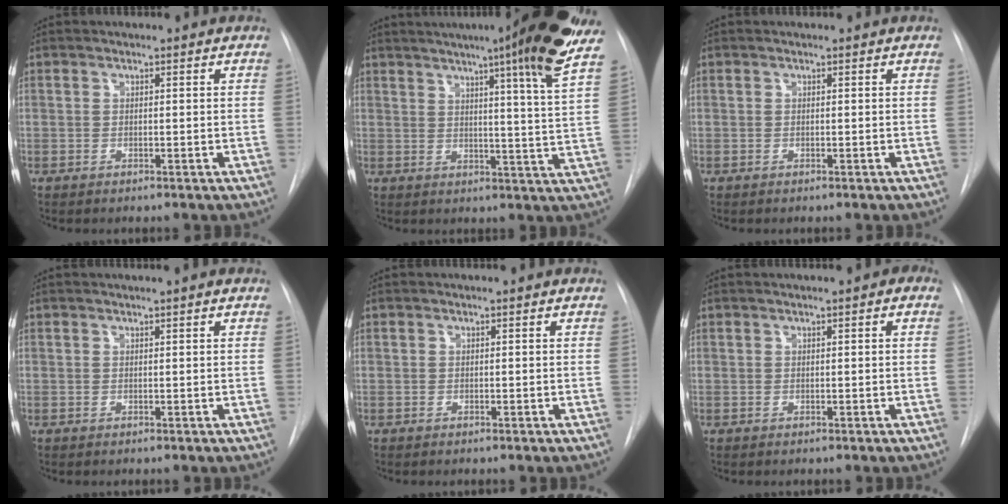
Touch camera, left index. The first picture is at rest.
{"total": 19.0, "force": [14.0, -1.9, 12.7], "torque": [-0.181, -0.032, 0.164]}
{"total": 0.0}
{"total": 0.8, "force": [0.5, -0.2, 0.6], "torque": [-0.013, 0.000, 0.011]}
{"total": 0.0}
{"total": 1.7, "force": [0.7, 0.4, 1.6], "torque": [-0.023, 0.007, 0.007]}